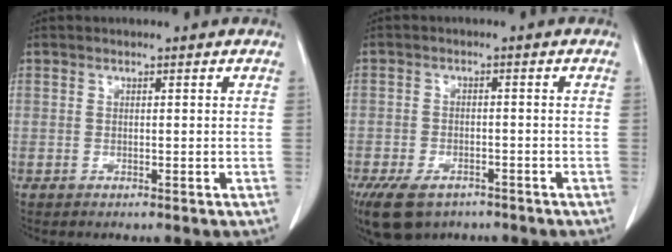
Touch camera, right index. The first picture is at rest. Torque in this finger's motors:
{"motor_torque": [0.84, -0.77, 0.28, 0.03]}